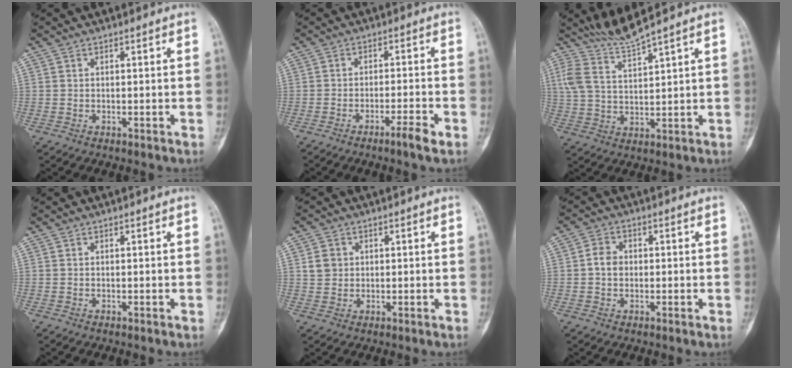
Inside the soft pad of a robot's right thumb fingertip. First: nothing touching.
{"total": 4.0, "force": [-2.5, 0.0, 3.0], "torque": [-0.057, 0.013, -0.046]}
{"total": 5.9, "force": [5.3, -1.1, 2.2], "torque": [-0.051, -0.045, 0.117]}
{"total": 0.0}
{"total": 3.2, "force": [0.8, 2.9, 1.2], "torque": [-0.008, 0.001, 0.016]}
{"total": 3.1, "force": [0.0, 2.5, 1.8], "torque": [-0.023, 0.009, -0.006]}